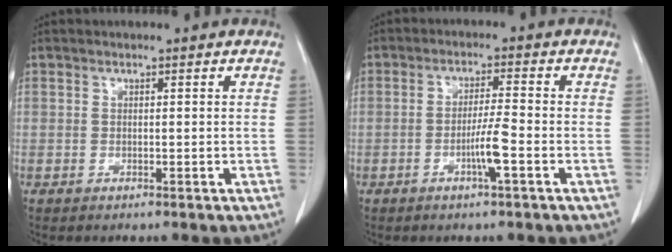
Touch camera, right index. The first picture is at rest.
{"total": 4.5, "force": [-1.7, -0.3, 4.1], "torque": [-0.079, -0.004, -0.034]}